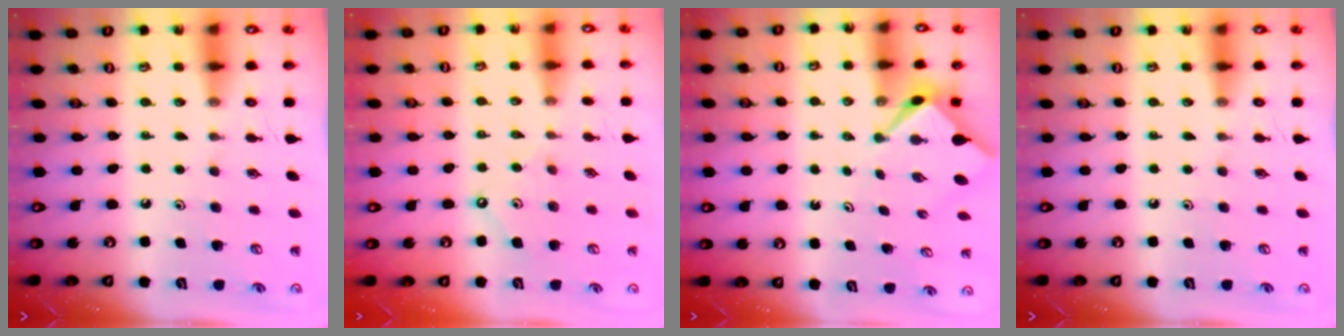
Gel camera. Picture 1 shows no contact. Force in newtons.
{"total": 2.8, "press": 2.8, "slide": 0.4}
{"total": 2.7, "press": 2.7, "slide": 0.3}
{"total": 0.0}